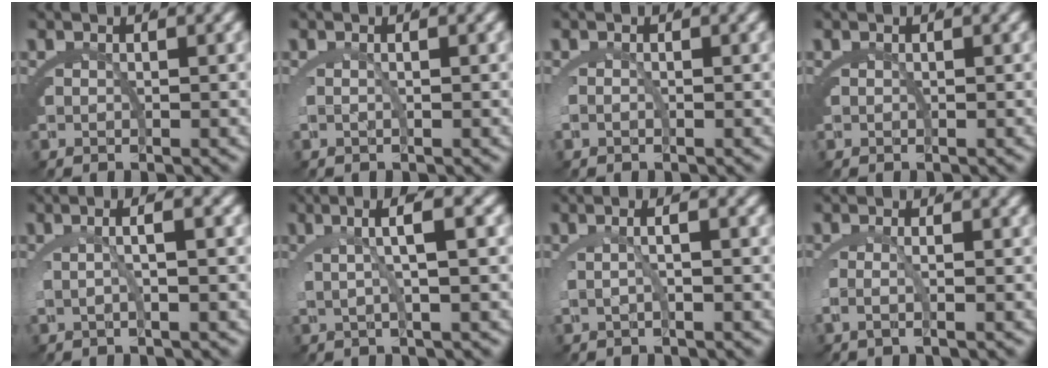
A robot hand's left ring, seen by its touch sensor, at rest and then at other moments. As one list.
[{"total": 1.0, "force": [-0.1, -0.2, 1.0], "torque": [-0.031, -0.002, 0.000]}, {"total": 0.7, "force": [-0.3, 0.1, 0.6], "torque": [-0.023, -0.005, -0.004]}, {"total": 0.0}, {"total": 2.8, "force": [0.1, -0.1, 2.8], "torque": [-0.049, 0.008, 0.002]}, {"total": 4.7, "force": [1.9, 0.3, 4.3], "torque": [-0.068, 0.021, 0.024]}, {"total": 2.2, "force": [-0.1, 0.1, 2.2], "torque": [-0.038, 0.004, -0.002]}, {"total": 2.0, "force": [-0.4, 0.2, 1.9], "torque": [-0.048, -0.006, -0.005]}]